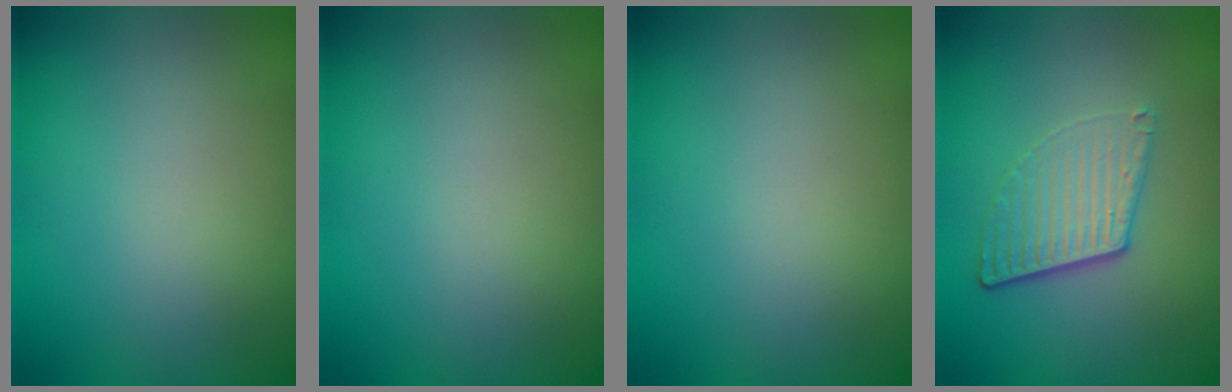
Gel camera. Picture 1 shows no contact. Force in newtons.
{"total": 0.0}
{"total": 0.0}
{"total": 3.7, "press": 2.7, "slide": 2.5}